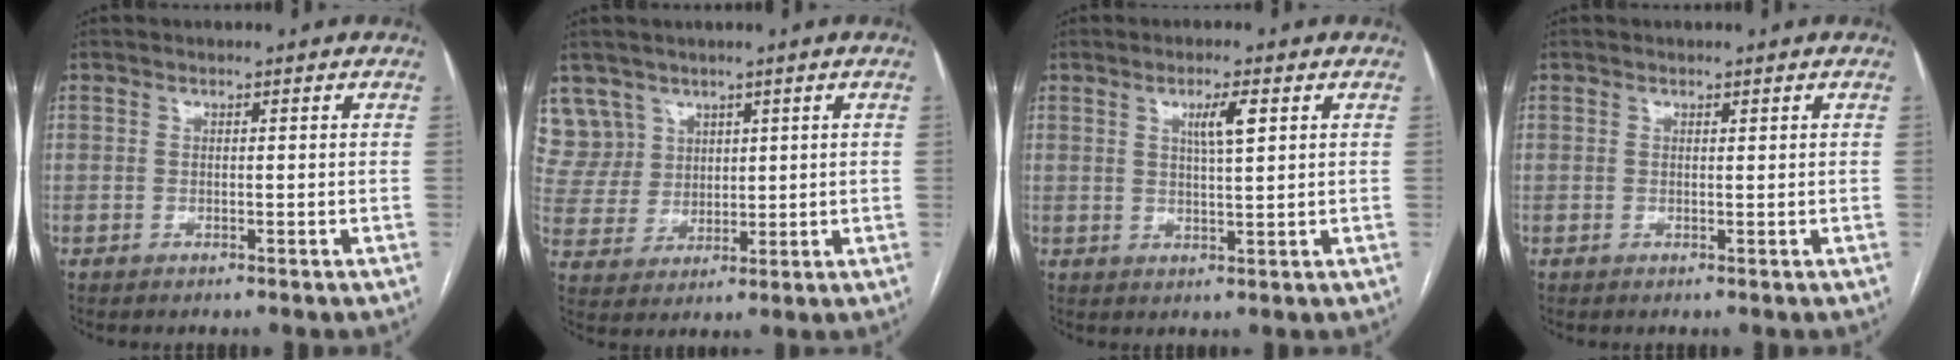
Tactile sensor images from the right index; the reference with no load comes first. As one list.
[{"total": 7.5, "force": [4.8, 5.7, -0.2], "torque": [0.004, 0.018, 0.108]}, {"total": 3.9, "force": [1.6, 0.3, 3.5], "torque": [-0.060, -0.001, 0.026]}, {"total": 0.0}]